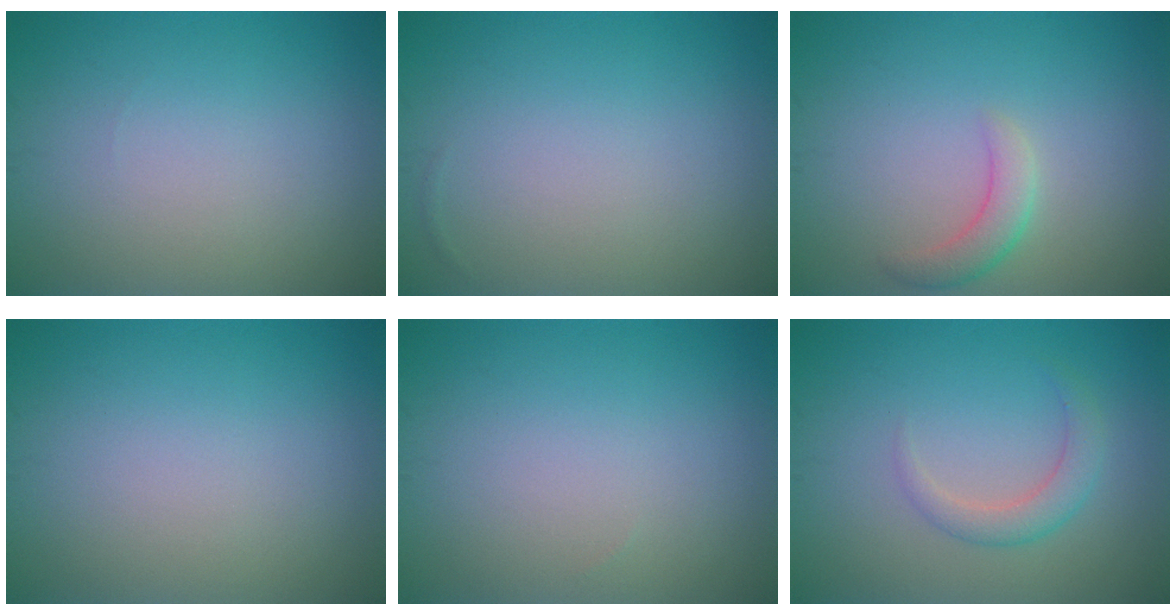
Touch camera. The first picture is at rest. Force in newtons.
{"total": 0.0}
{"total": 2.2, "press": 2.2, "slide": 0.1}
{"total": 0.0}
{"total": 0.0}
{"total": 2.2, "press": 2.2, "slide": 0.2}